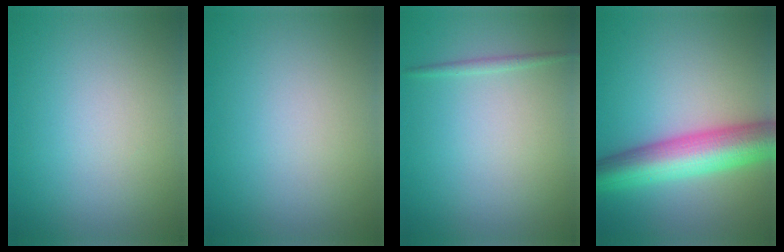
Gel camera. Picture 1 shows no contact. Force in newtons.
{"total": 0.0}
{"total": 0.8, "press": 0.8, "slide": 0.0}
{"total": 8.5, "press": 8.5, "slide": 0.2}